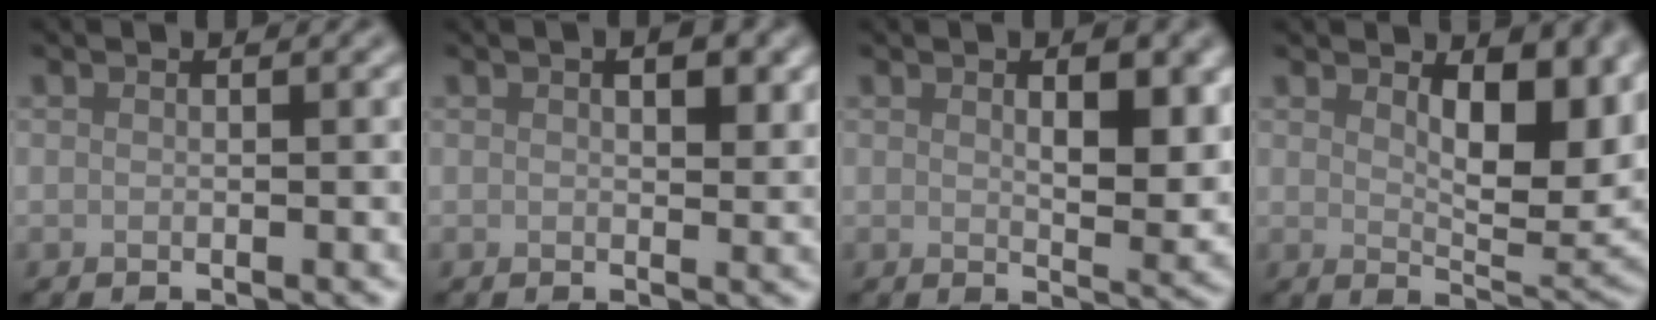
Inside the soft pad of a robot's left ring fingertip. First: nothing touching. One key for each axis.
{"total": 2.7, "fx": 1.0, "fy": 1.3, "fz": 2.1, "tx": -0.024, "ty": -0.001, "tz": 0.018}
{"total": 4.8, "fx": 1.5, "fy": 1.9, "fz": 4.1, "tx": -0.058, "ty": -0.006, "tz": 0.028}
{"total": 6.8, "fx": 2.5, "fy": 3.2, "fz": 5.5, "tx": -0.081, "ty": -0.015, "tz": 0.043}